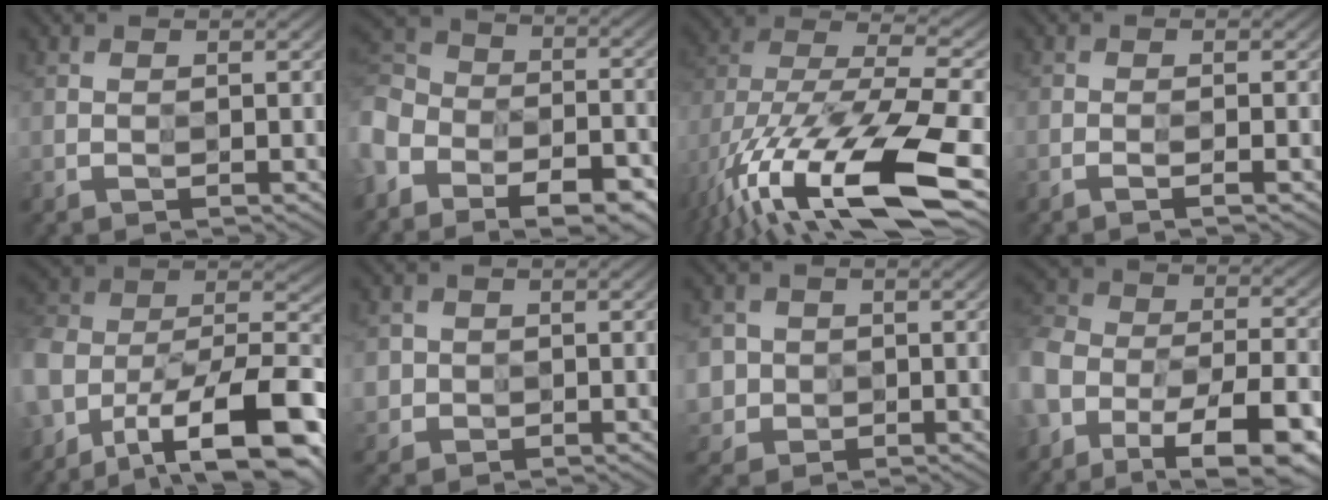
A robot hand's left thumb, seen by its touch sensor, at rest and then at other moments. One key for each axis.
{"total": 15.9, "fx": -10.9, "fy": 10.1, "fz": 5.6, "tx": -0.160, "ty": -0.055, "tz": -0.171}
{"total": 17.3, "fx": -9.6, "fy": 7.3, "fz": 12.4, "tx": -0.264, "ty": -0.037, "tz": -0.152}
{"total": 1.0, "fx": -0.8, "fy": -0.5, "fz": 0.3, "tx": -0.007, "ty": -0.003, "tz": -0.020}
{"total": 17.0, "fx": -11.2, "fy": 8.1, "fz": 9.9, "tx": -0.212, "ty": -0.016, "tz": -0.190}
{"total": 2.2, "fx": 0.4, "fy": 2.1, "fz": -0.7, "tx": -0.002, "ty": -0.013, "tz": 0.002}
{"total": 3.1, "fx": 0.3, "fy": 3.0, "fz": -0.7, "tx": -0.004, "ty": -0.014, "tz": -0.003}
{"total": 17.2, "fx": -11.9, "fy": 9.2, "fz": 8.4, "tx": -0.180, "ty": -0.042, "tz": -0.156}